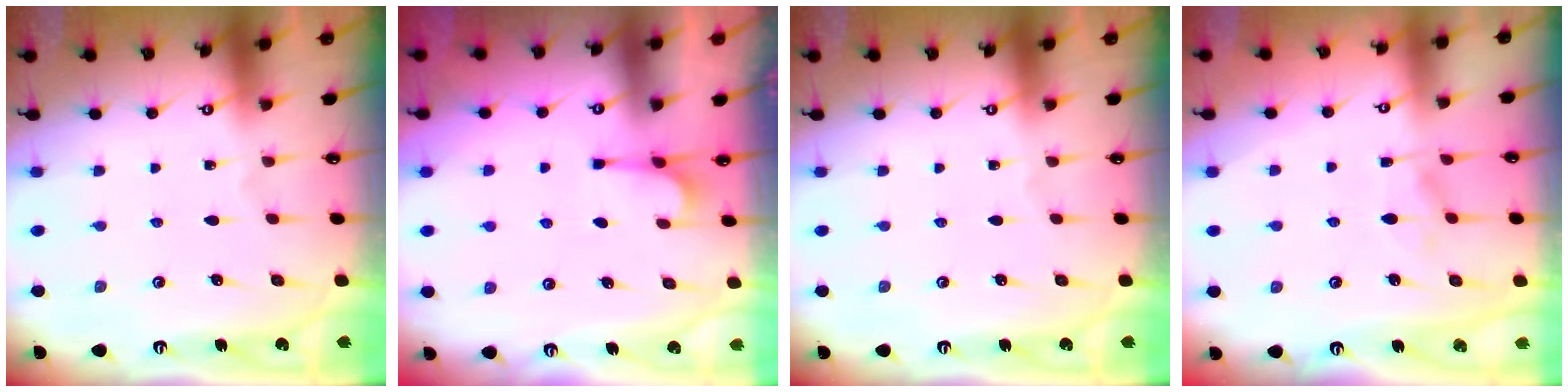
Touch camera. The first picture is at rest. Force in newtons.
{"total": 2.8, "press": 2.7, "slide": 0.8}
{"total": 0.0}
{"total": 1.6, "press": 1.3, "slide": 0.9}